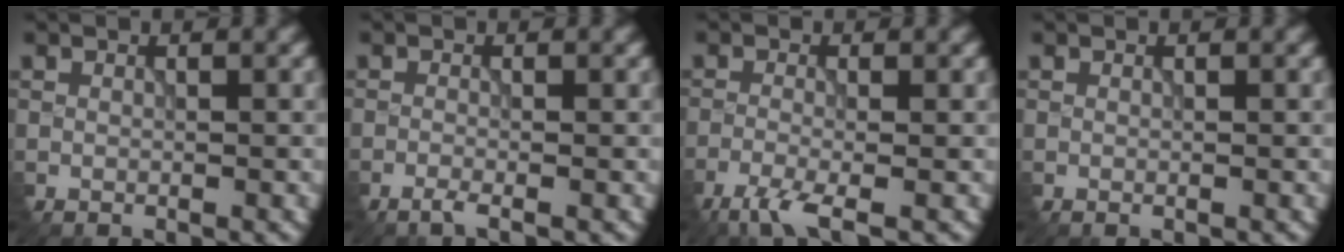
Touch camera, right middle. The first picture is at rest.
{"total": 1.5, "force": [-1.2, 0.0, 0.9], "torque": [-0.026, -0.002, -0.026]}
{"total": 3.6, "force": [-2.6, 0.6, 2.4], "torque": [-0.058, -0.006, -0.054]}
{"total": 0.0}